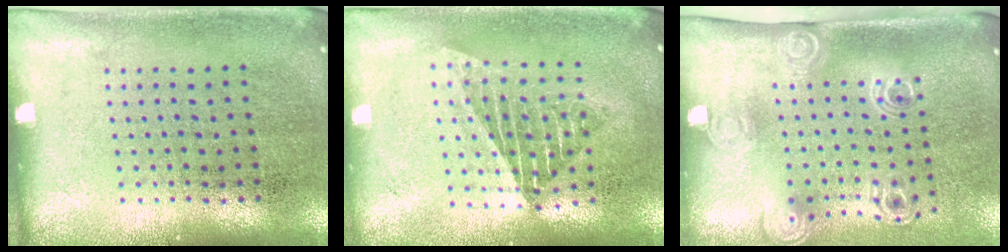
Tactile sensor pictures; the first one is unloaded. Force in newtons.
{"total": 1.5, "press": 1.4, "slide": 0.7}
{"total": 2.1, "press": 1.5, "slide": 1.5}